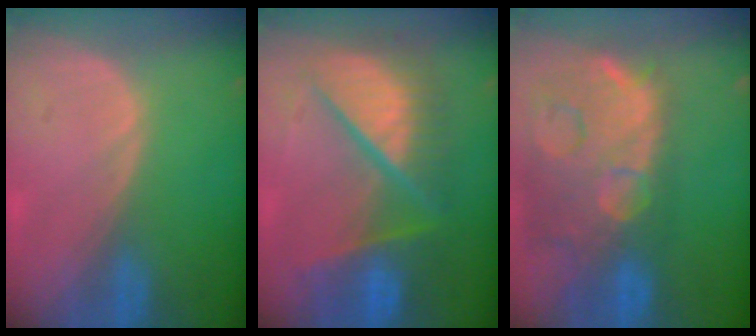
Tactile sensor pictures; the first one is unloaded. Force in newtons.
{"total": 11.1, "press": 11.0, "slide": 1.3}
{"total": 14.9, "press": 12.0, "slide": 8.9}